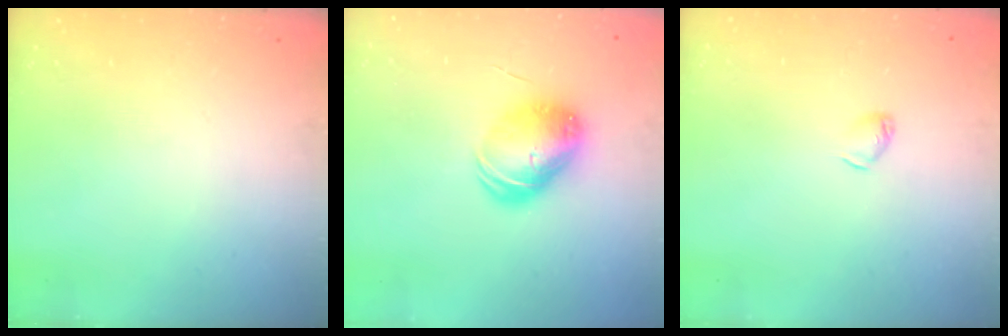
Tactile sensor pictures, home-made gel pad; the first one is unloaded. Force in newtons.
{"total": 8.9, "press": 8.9, "slide": 0.7}
{"total": 2.5, "press": 2.5, "slide": 0.4}